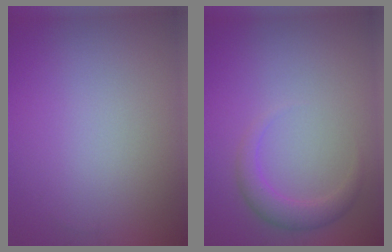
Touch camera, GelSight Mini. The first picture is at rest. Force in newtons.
{"total": 2.4, "press": 2.4, "slide": 0.1}